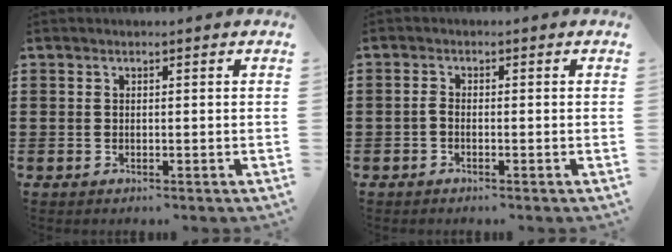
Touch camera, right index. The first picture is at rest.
{"total": 1.1, "force": [-0.6, 0.4, 0.8], "torque": [-0.026, -0.006, -0.014]}